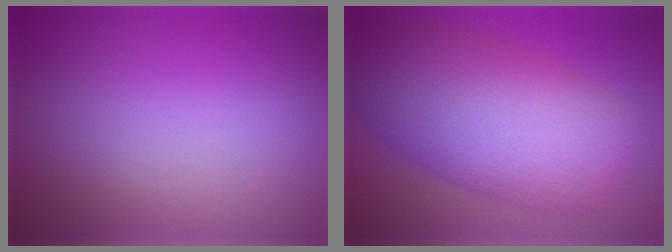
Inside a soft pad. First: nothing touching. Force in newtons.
{"total": 10.2, "press": 10.2, "slide": 0.1}